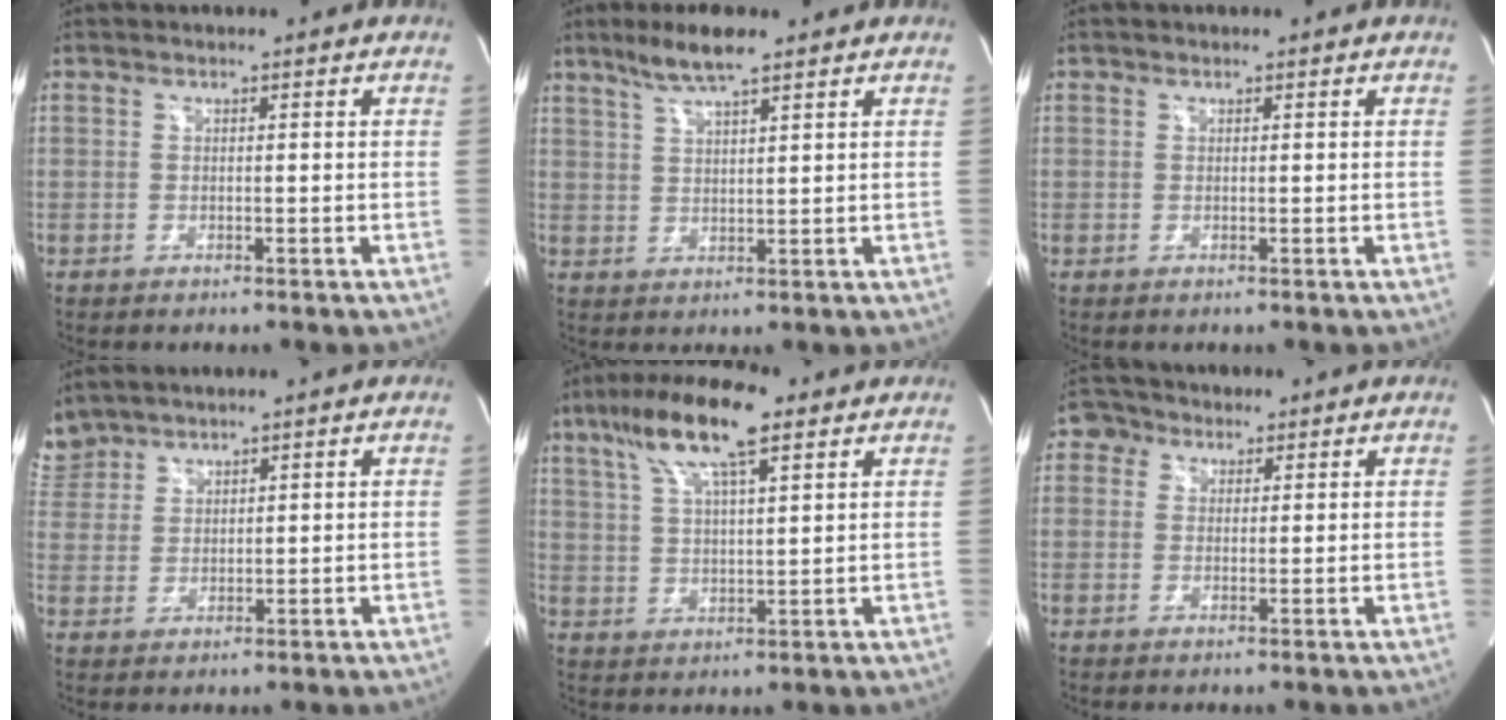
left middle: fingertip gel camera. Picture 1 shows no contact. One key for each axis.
{"total": 6.2, "fx": 4.6, "fy": 0.4, "fz": 4.1, "tx": -0.087, "ty": 0.007, "tz": 0.087}
{"total": 0.0}
{"total": 4.5, "fx": 4.2, "fy": 1.7, "fz": 0.1, "tx": -0.015, "ty": 0.018, "tz": 0.095}
{"total": 12.3, "fx": 7.3, "fy": 2.4, "fz": 9.6, "tx": -0.185, "ty": 0.023, "tz": 0.129}
{"total": 3.4, "fx": 1.7, "fy": 2.9, "fz": 0.6, "tx": -0.014, "ty": 0.015, "tz": 0.027}